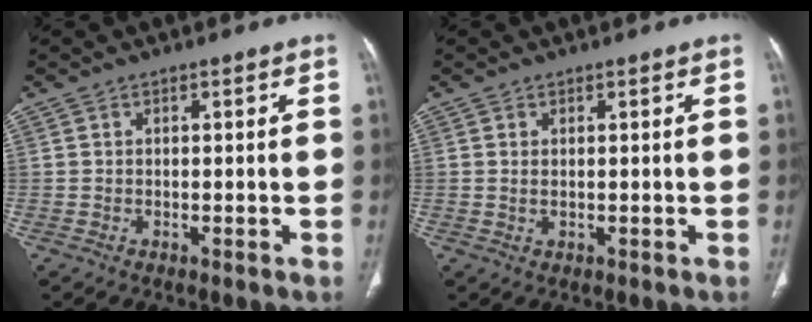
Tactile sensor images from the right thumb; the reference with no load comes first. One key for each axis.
{"total": 0.9, "fx": 0.2, "fy": 0.4, "fz": 0.8, "tx": -0.019, "ty": 0.001, "tz": 0.010}